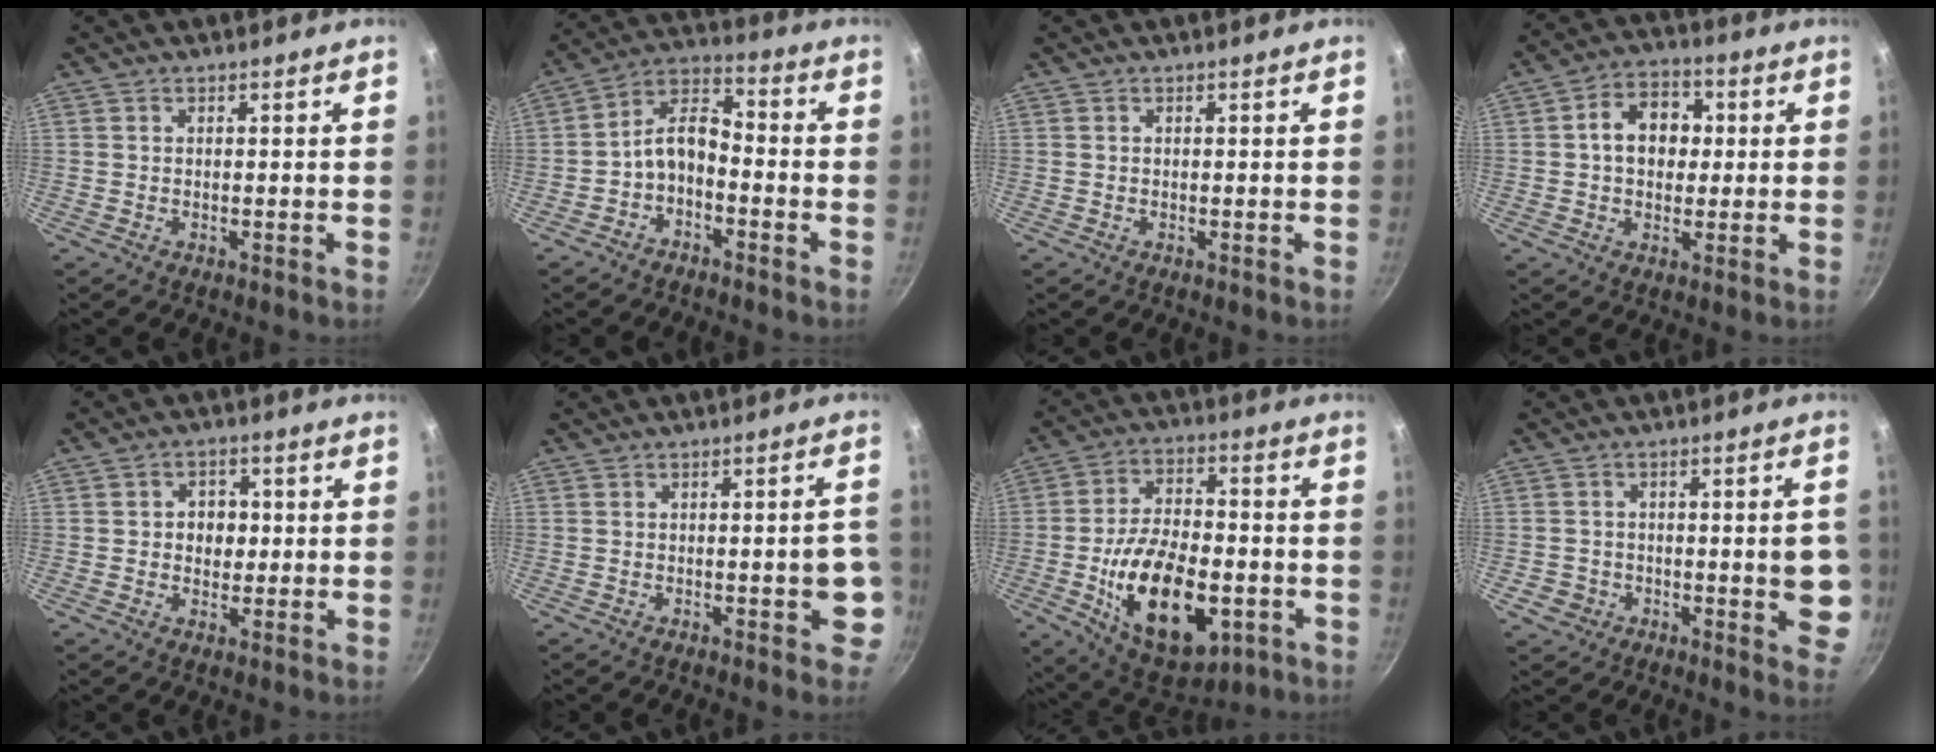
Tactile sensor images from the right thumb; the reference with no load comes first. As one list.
[{"total": 7.9, "force": [-3.2, 4.7, 5.4], "torque": [-0.093, 0.060, -0.066]}, {"total": 0.0}, {"total": 9.6, "force": [1.0, 7.2, 6.2], "torque": [-0.063, 0.017, 0.003]}, {"total": 5.1, "force": [0.1, 4.3, 2.8], "torque": [-0.013, 0.004, -0.002]}, {"total": 6.4, "force": [-1.6, 2.4, 5.6], "torque": [-0.047, 0.017, -0.020]}, {"total": 22.2, "force": [-5.8, 12.2, 17.7], "torque": [-0.277, 0.020, -0.081]}, {"total": 9.2, "force": [-1.6, 5.2, 7.4], "torque": [-0.058, 0.012, -0.019]}]